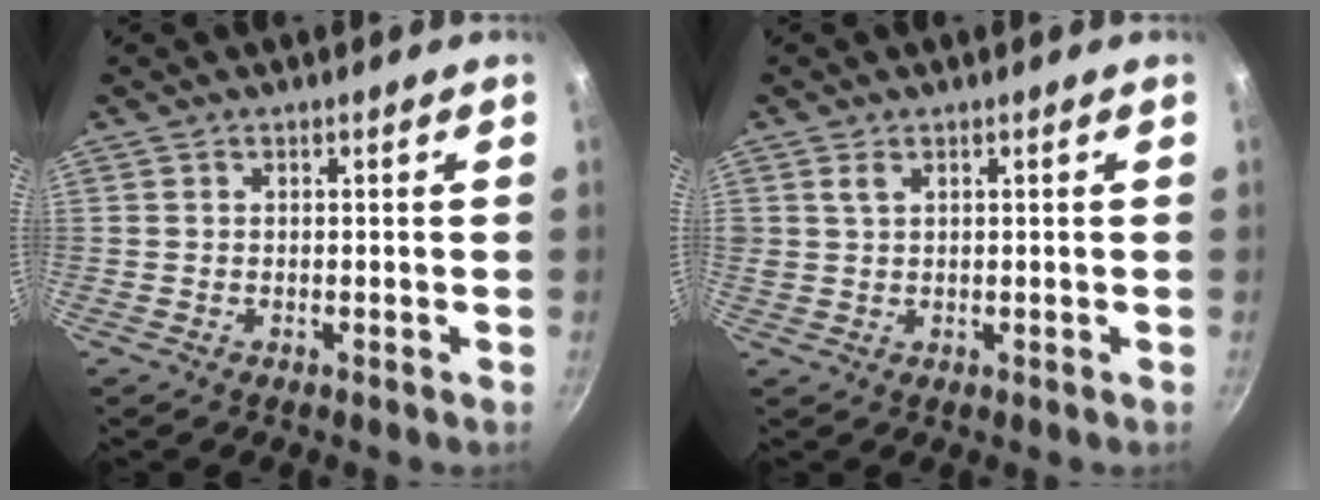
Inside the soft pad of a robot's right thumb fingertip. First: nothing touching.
{"total": 1.8, "force": [0.9, 1.1, 1.1], "torque": [-0.019, -0.003, 0.019]}